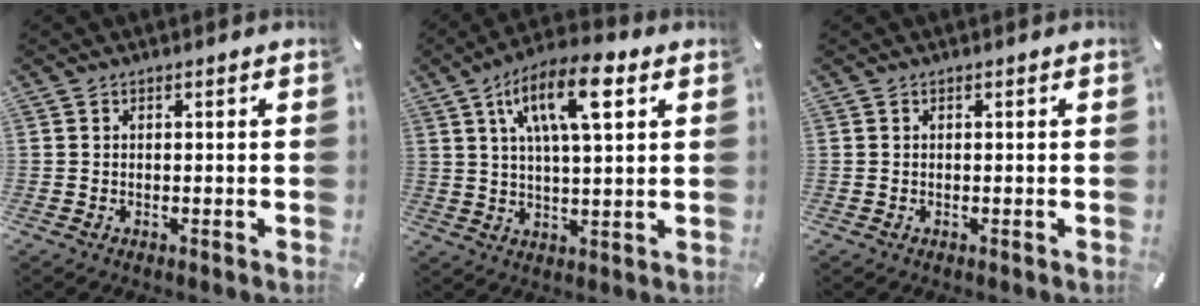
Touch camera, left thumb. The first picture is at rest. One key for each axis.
{"total": 13.5, "fx": 5.8, "fy": 5.1, "fz": 11.1, "tx": -0.188, "ty": -0.002, "tz": 0.098}
{"total": 0.0}